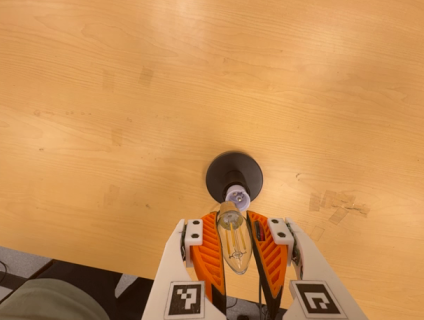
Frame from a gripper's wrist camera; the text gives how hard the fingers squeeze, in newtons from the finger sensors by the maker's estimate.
{"total": 18.7, "left": 19.5, "right": 18.0}